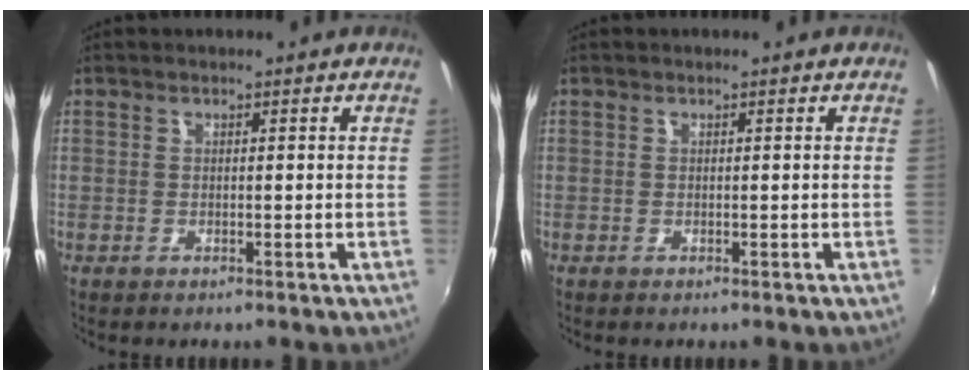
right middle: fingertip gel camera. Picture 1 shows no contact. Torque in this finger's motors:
{"motor_torque": [0.00, 0.00, 0.00, 0.00]}